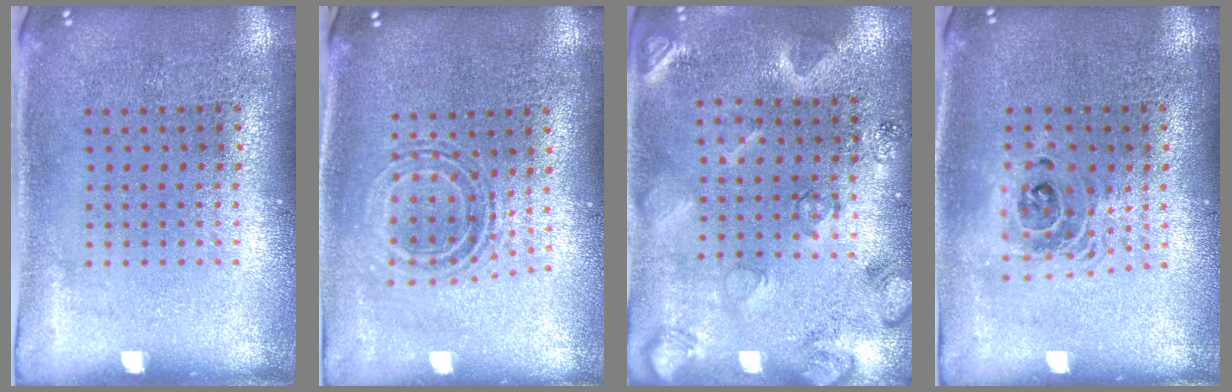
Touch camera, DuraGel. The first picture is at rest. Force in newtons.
{"total": 0.6, "press": 0.5, "slide": 0.3}
{"total": 2.3, "press": 2.2, "slide": 0.4}
{"total": 1.5, "press": 1.3, "slide": 0.9}